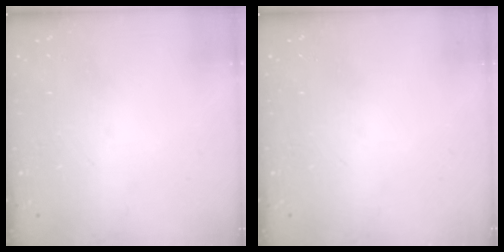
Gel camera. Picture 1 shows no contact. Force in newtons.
{"total": 0.0}